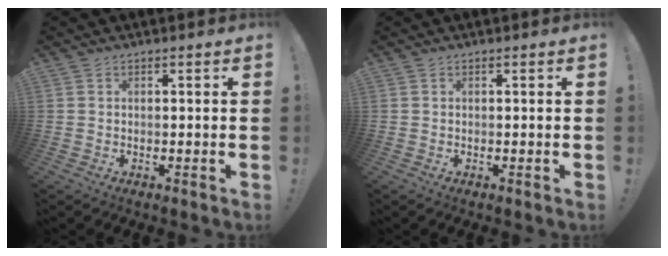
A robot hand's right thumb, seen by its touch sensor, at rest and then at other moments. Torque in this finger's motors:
{"motor_torque": [0.00, 0.00, -0.07, 0.07, 0.00]}